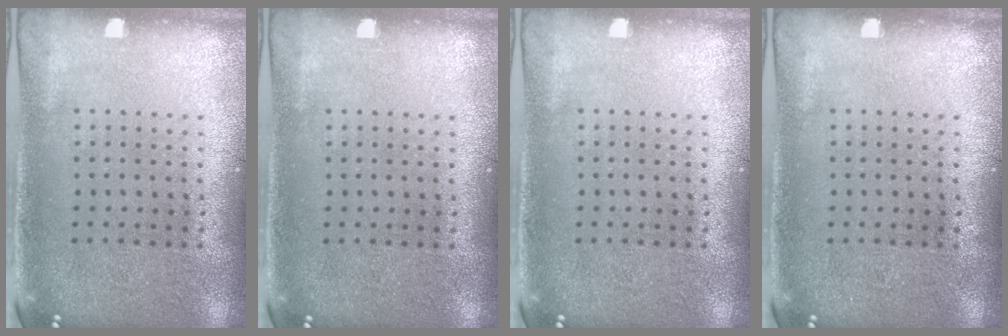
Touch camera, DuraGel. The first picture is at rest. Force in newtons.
{"total": 0.0}
{"total": 0.0}
{"total": 0.0}